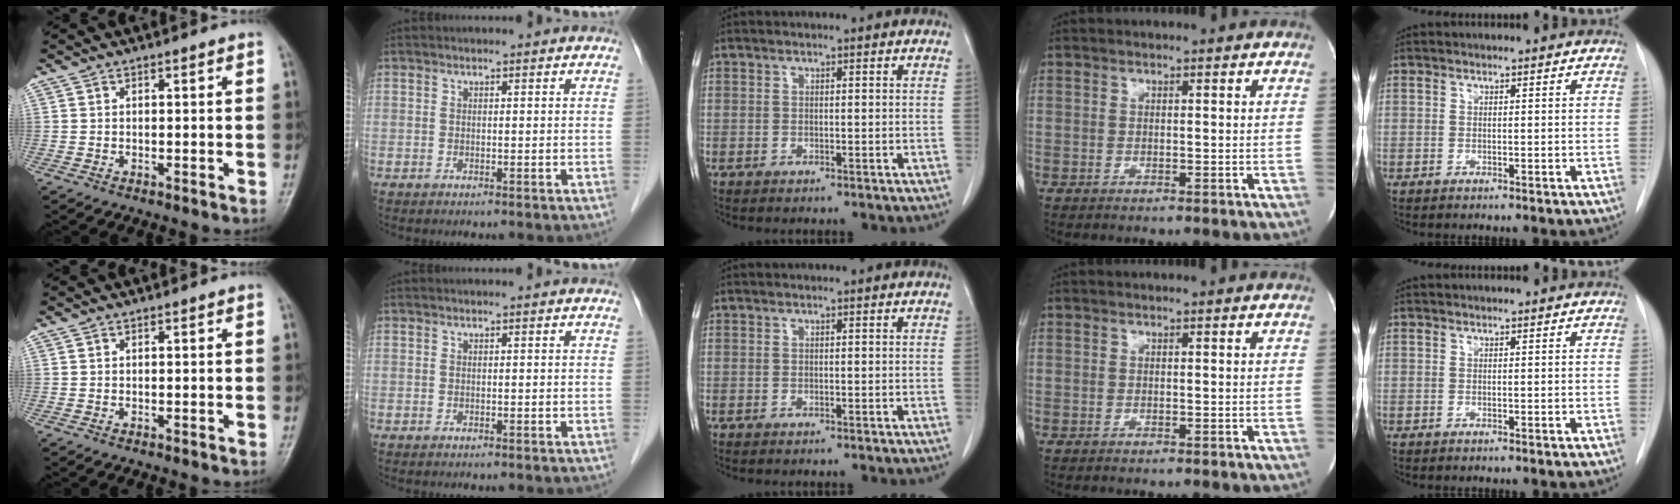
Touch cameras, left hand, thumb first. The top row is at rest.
{}